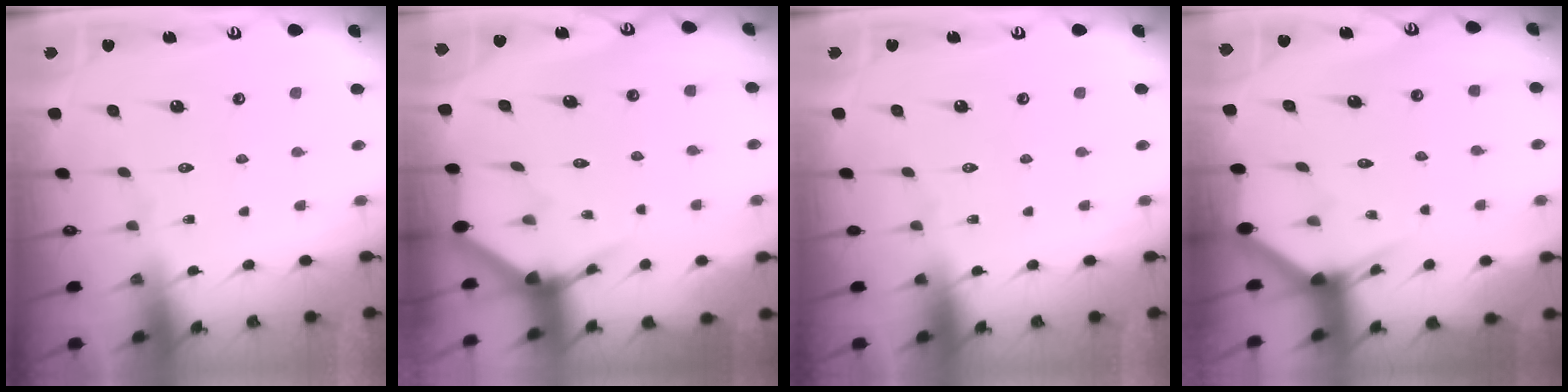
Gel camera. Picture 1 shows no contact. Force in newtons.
{"total": 3.4, "press": 3.4, "slide": 0.3}
{"total": 0.0}
{"total": 3.0, "press": 3.0, "slide": 0.1}